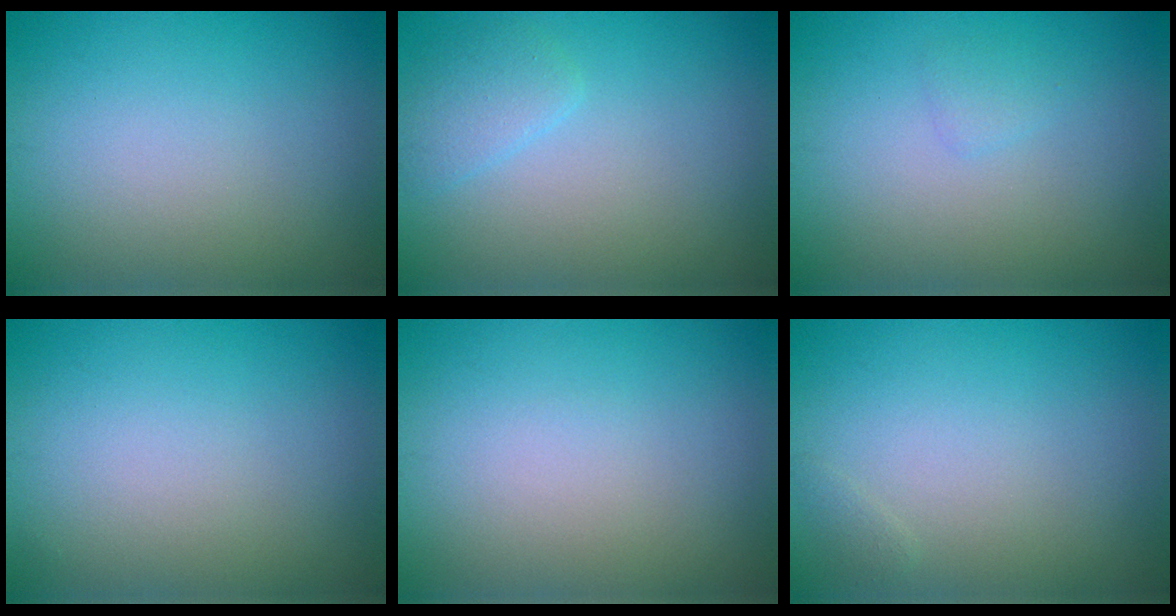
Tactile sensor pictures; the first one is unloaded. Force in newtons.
{"total": 1.7, "press": 1.7, "slide": 0.1}
{"total": 0.8, "press": 0.8, "slide": 0.0}
{"total": 0.0}
{"total": 0.0}
{"total": 0.6, "press": 0.5, "slide": 0.1}